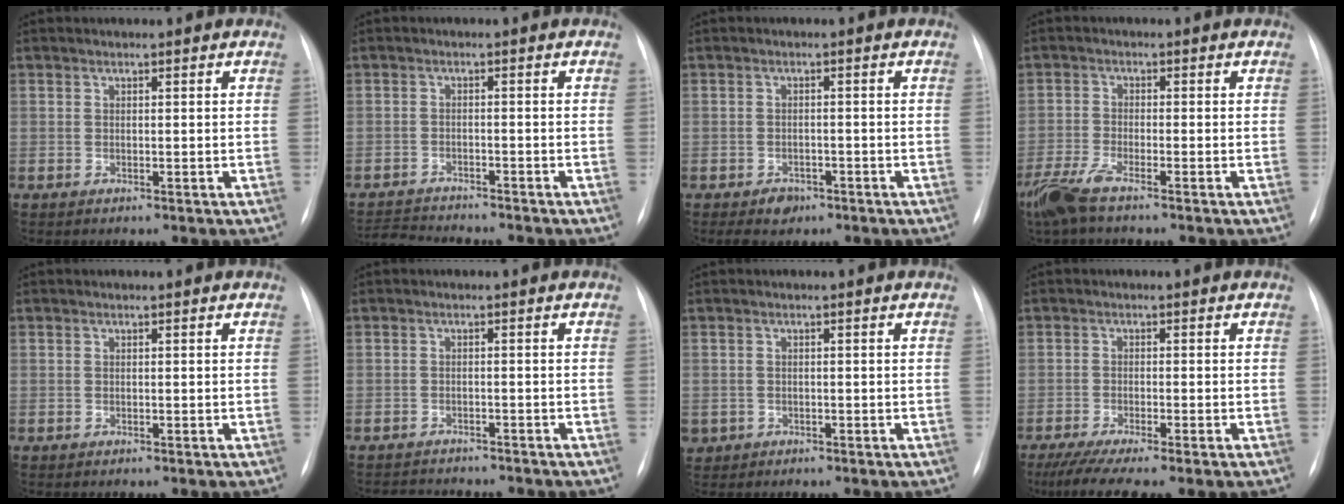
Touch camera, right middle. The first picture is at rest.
{"total": 6.7, "force": [-6.6, 0.1, 1.3], "torque": [-0.019, -0.011, -0.106]}
{"total": 2.7, "force": [-1.8, 1.7, 1.0], "torque": [-0.015, 0.002, -0.020]}
{"total": 5.5, "force": [-4.2, 0.6, 3.4], "torque": [-0.084, -0.018, -0.087]}
{"total": 0.0}
{"total": 7.1, "force": [-6.7, 1.4, 1.8], "torque": [-0.023, -0.004, -0.089]}
{"total": 2.6, "force": [-1.2, 2.3, 0.4], "torque": [-0.007, 0.002, -0.016]}
{"total": 9.2, "force": [-7.0, 0.8, 5.8], "torque": [-0.092, -0.019, -0.110]}